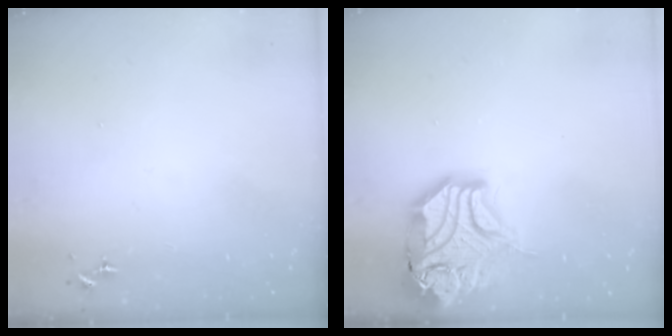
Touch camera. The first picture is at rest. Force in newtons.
{"total": 21.7, "press": 21.5, "slide": 2.9}